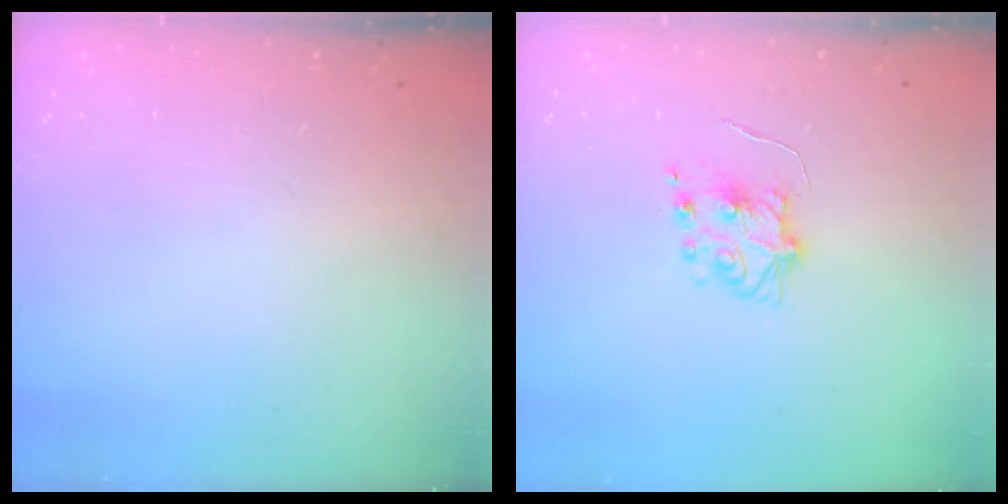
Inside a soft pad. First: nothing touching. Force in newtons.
{"total": 6.4, "press": 6.4, "slide": 0.4}